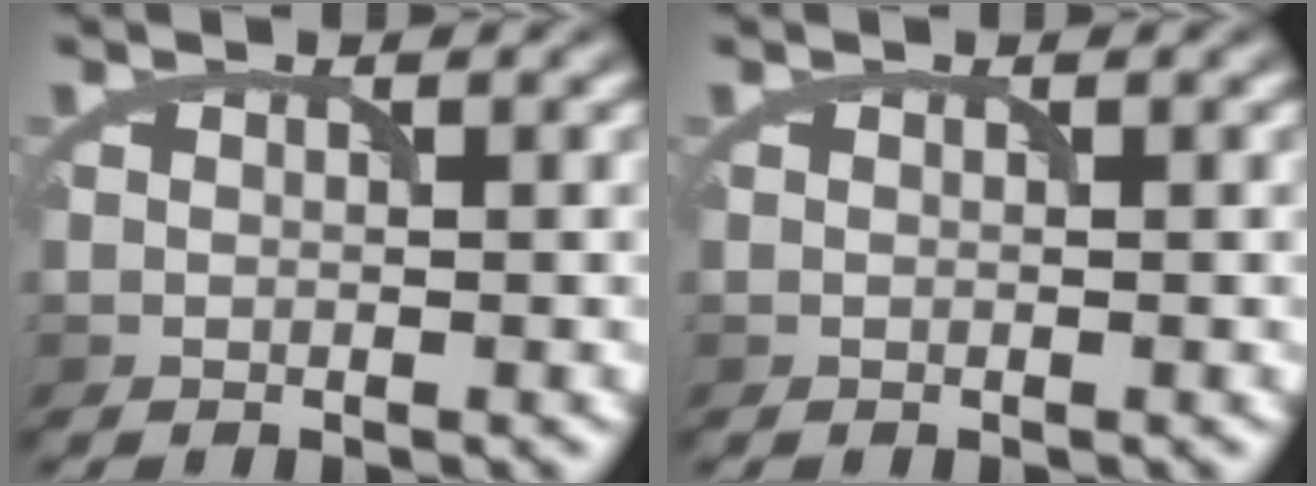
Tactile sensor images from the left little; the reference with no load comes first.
{"total": 0.0}